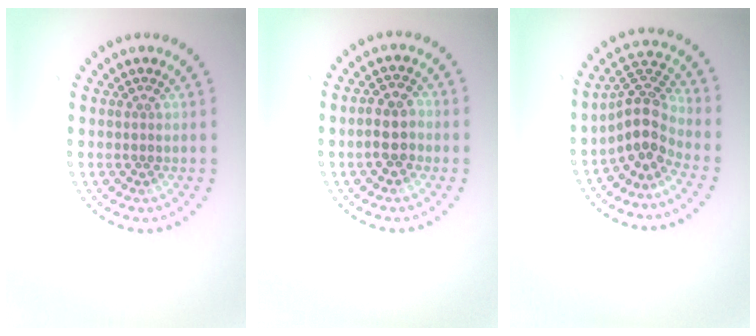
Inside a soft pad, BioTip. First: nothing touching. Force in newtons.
{"total": 2.8, "press": 2.7, "slide": 0.8}
{"total": 4.2, "press": 3.1, "slide": 2.8}